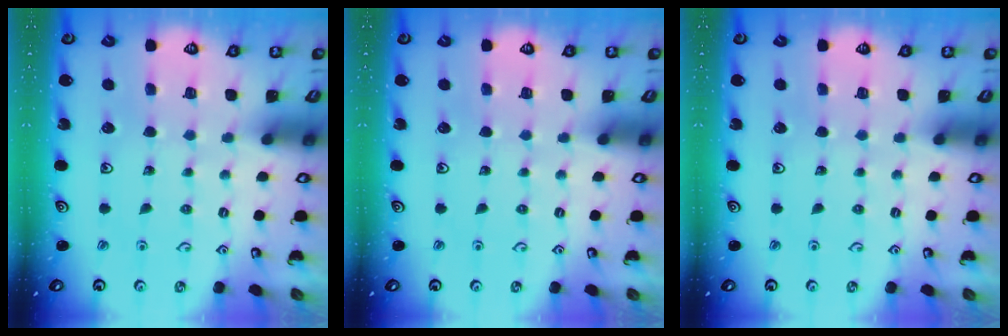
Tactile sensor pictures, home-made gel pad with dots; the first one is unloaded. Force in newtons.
{"total": 0.0}
{"total": 0.0}